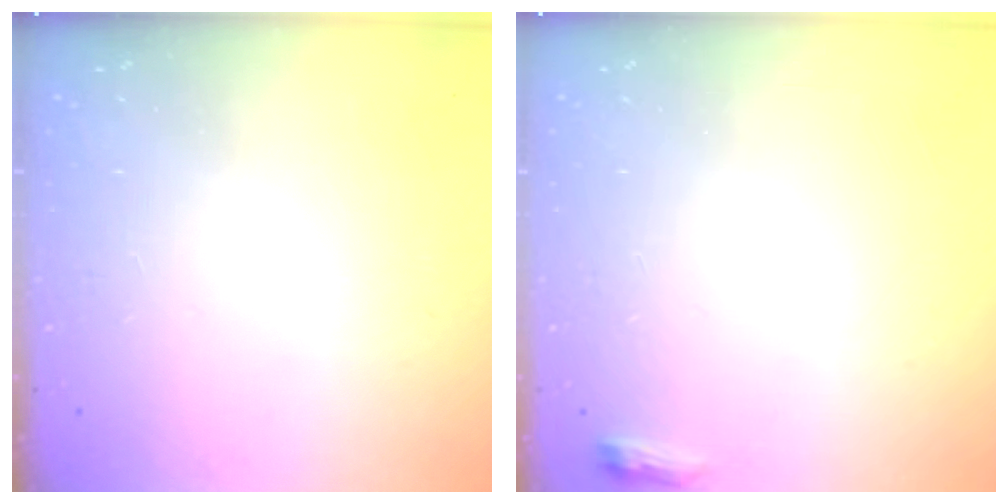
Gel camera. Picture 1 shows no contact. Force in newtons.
{"total": 4.7, "press": 4.6, "slide": 0.8}